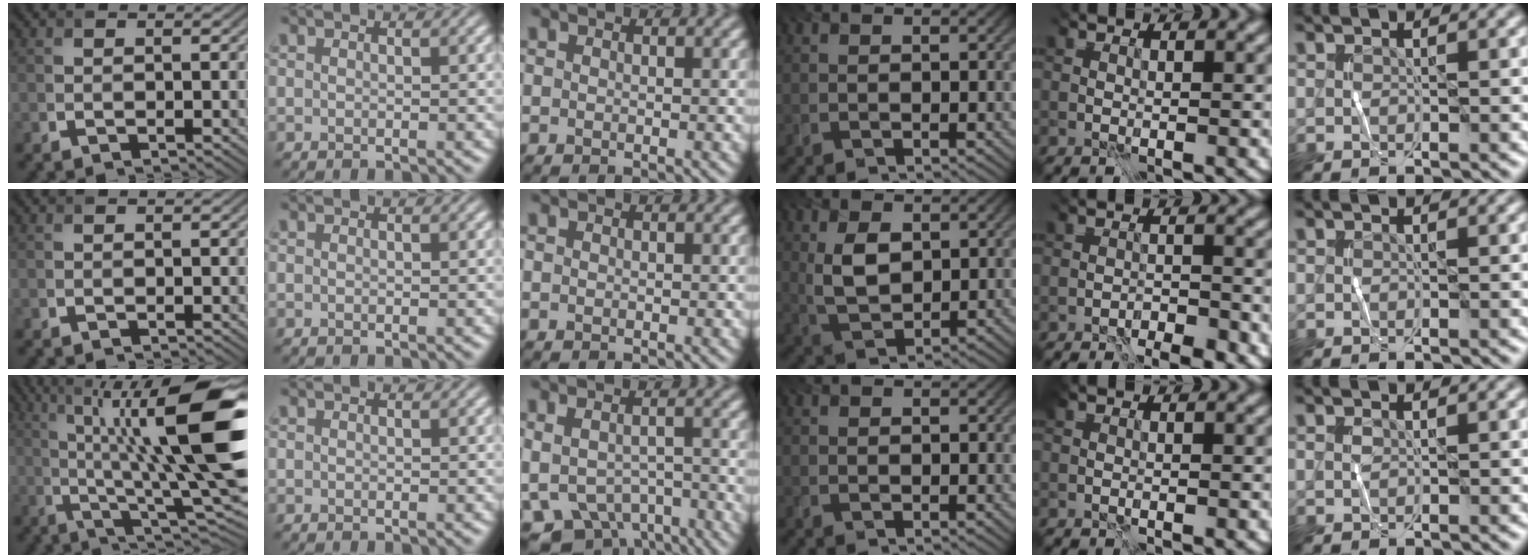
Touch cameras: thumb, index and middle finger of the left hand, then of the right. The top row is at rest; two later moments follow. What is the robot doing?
{"motion": "wrap", "object": "cellophane"}